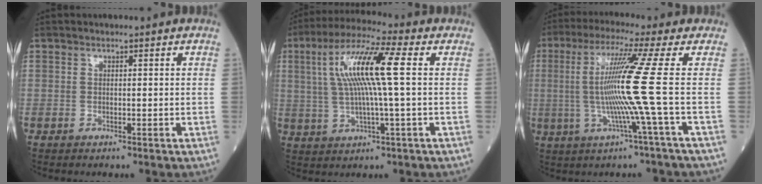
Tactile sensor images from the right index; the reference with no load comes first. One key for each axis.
{"total": 12.1, "fx": 2.1, "fy": 0.3, "fz": 11.9, "tx": -0.237, "ty": 0.019, "tz": 0.035}
{"total": 10.8, "fx": -0.6, "fy": -3.2, "fz": 10.4, "tx": -0.203, "ty": -0.003, "tz": -0.006}